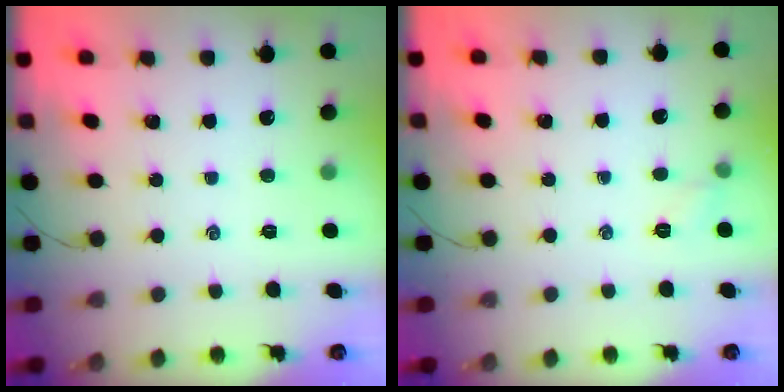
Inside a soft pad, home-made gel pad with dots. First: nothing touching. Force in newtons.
{"total": 4.8, "press": 4.6, "slide": 1.4}